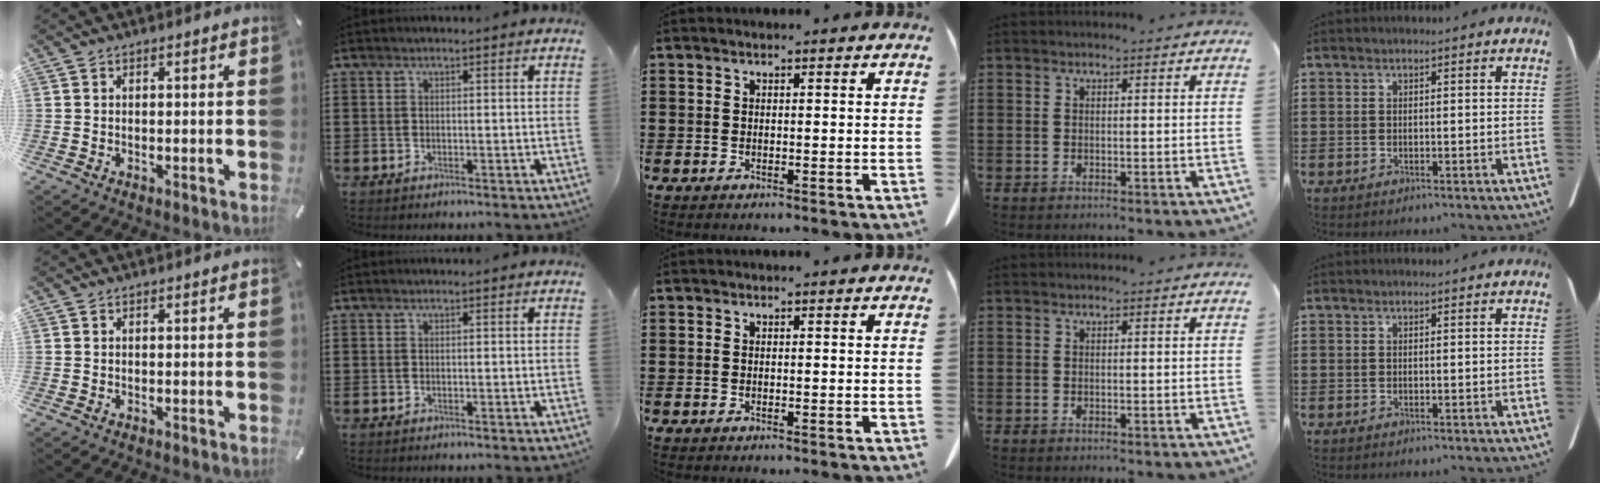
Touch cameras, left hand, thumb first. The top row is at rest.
{}